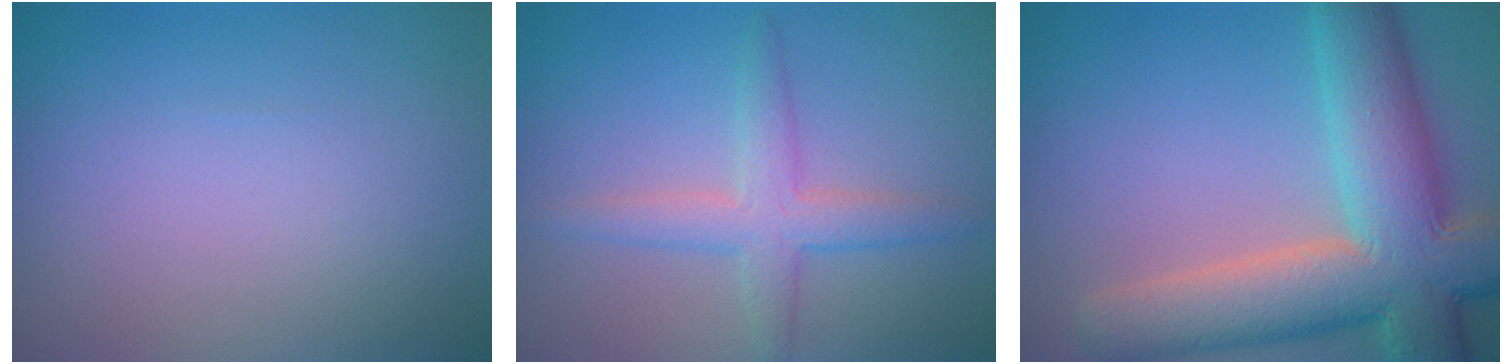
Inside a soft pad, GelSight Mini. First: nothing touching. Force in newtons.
{"total": 3.3, "press": 3.3, "slide": 0.1}
{"total": 12.2, "press": 12.1, "slide": 1.1}